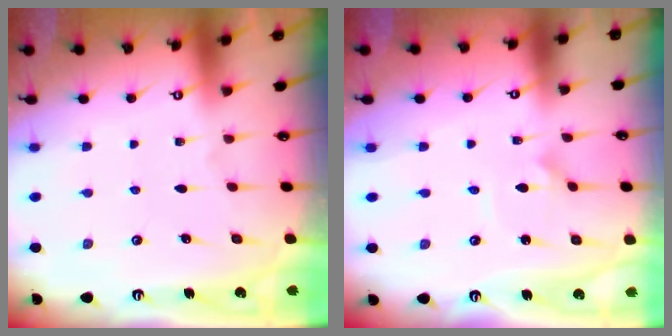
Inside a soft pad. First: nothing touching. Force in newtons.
{"total": 1.6, "press": 1.6, "slide": 0.0}